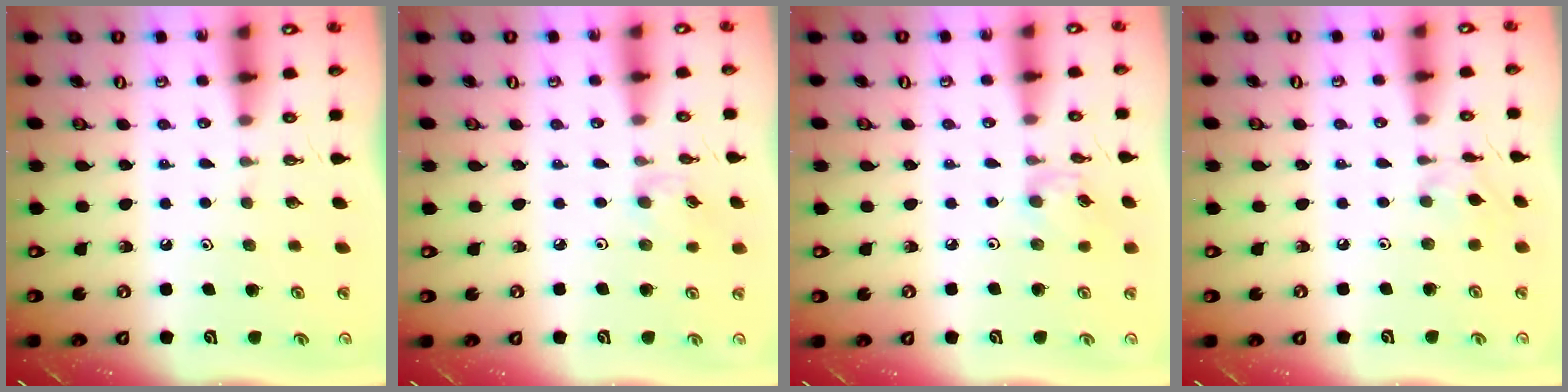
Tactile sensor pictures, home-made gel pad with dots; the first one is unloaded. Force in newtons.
{"total": 3.2, "press": 3.2, "slide": 0.5}
{"total": 3.8, "press": 3.8, "slide": 0.3}
{"total": 1.6, "press": 1.6, "slide": 0.2}